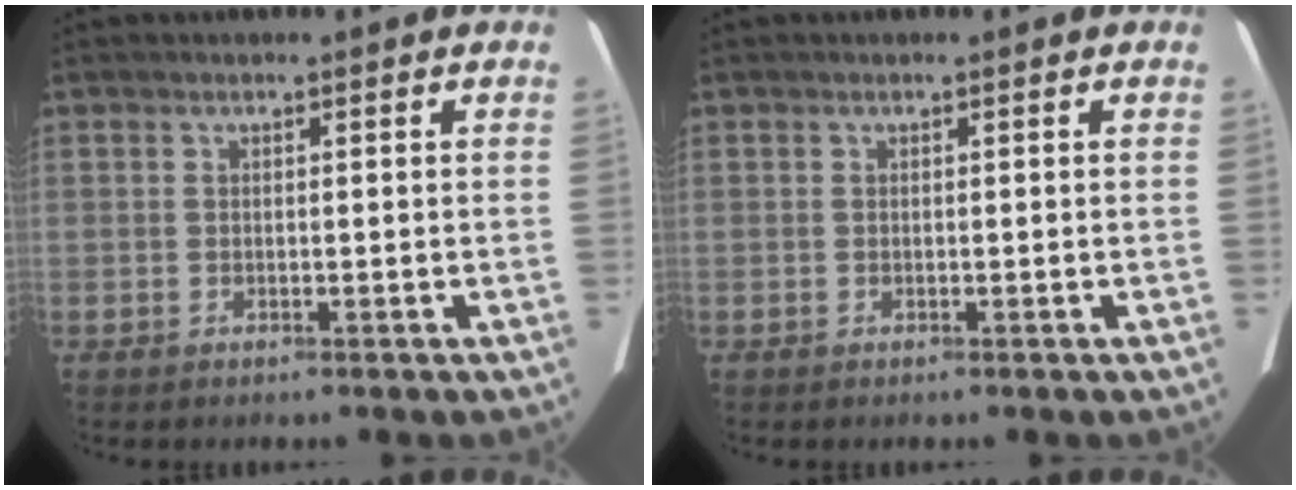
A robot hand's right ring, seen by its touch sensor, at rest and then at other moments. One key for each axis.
{"total": 0.0}